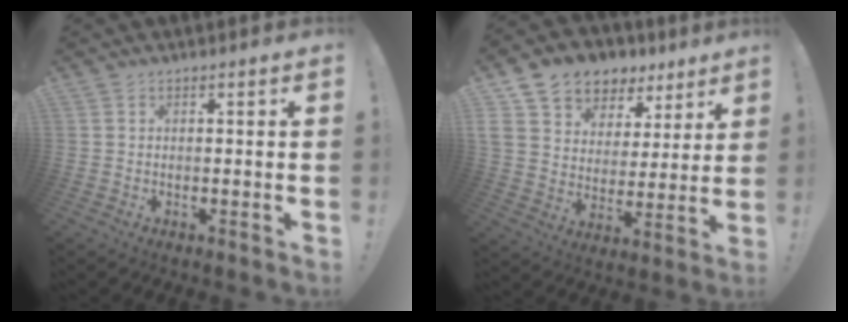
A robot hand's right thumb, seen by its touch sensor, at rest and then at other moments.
{"total": 9.7, "force": [6.0, 7.2, 2.5], "torque": [-0.034, -0.050, 0.117]}